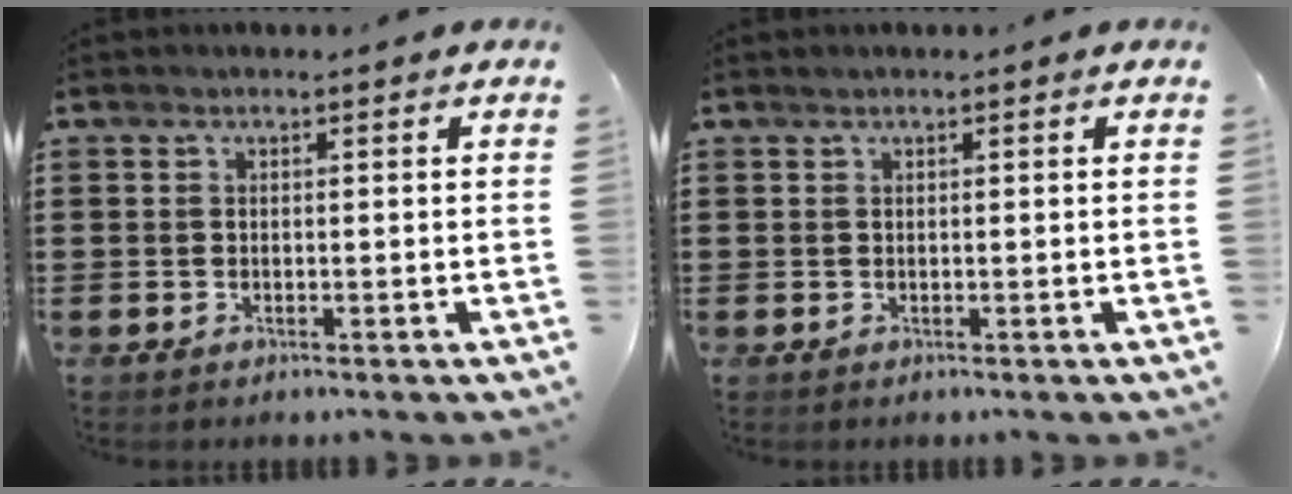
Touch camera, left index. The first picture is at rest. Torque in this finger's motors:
{"motor_torque": [1.04, 0.99, -0.11, -0.08]}